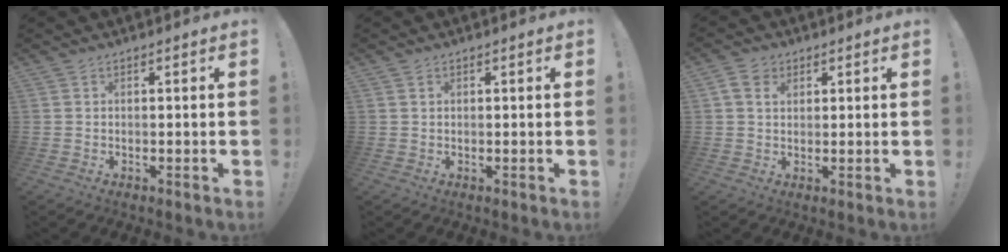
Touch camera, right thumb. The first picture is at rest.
{"total": 0.5, "force": [0.3, 0.4, 0.1], "torque": [-0.002, 0.001, 0.007]}
{"total": 5.2, "force": [2.3, 3.6, 3.0], "torque": [-0.054, 0.002, 0.044]}